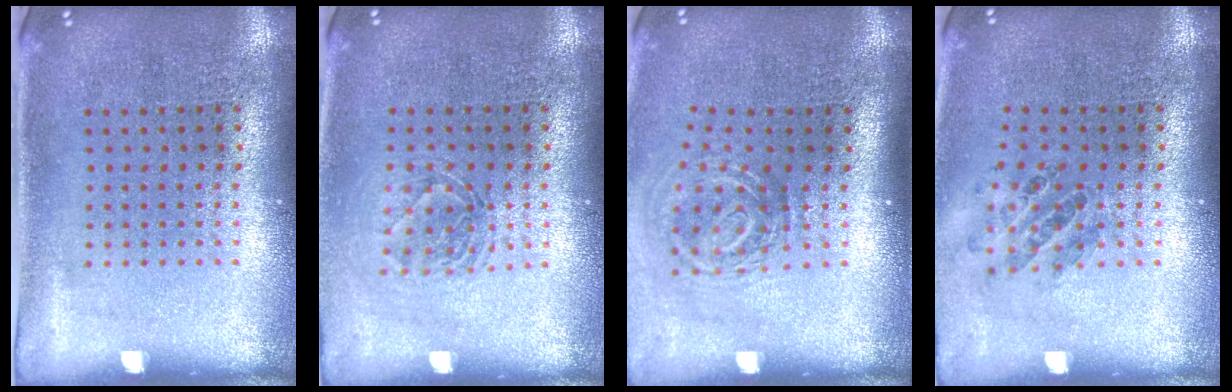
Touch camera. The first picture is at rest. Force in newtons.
{"total": 1.3, "press": 1.1, "slide": 0.6}
{"total": 1.9, "press": 1.2, "slide": 1.4}
{"total": 0.8, "press": 0.8, "slide": 0.0}